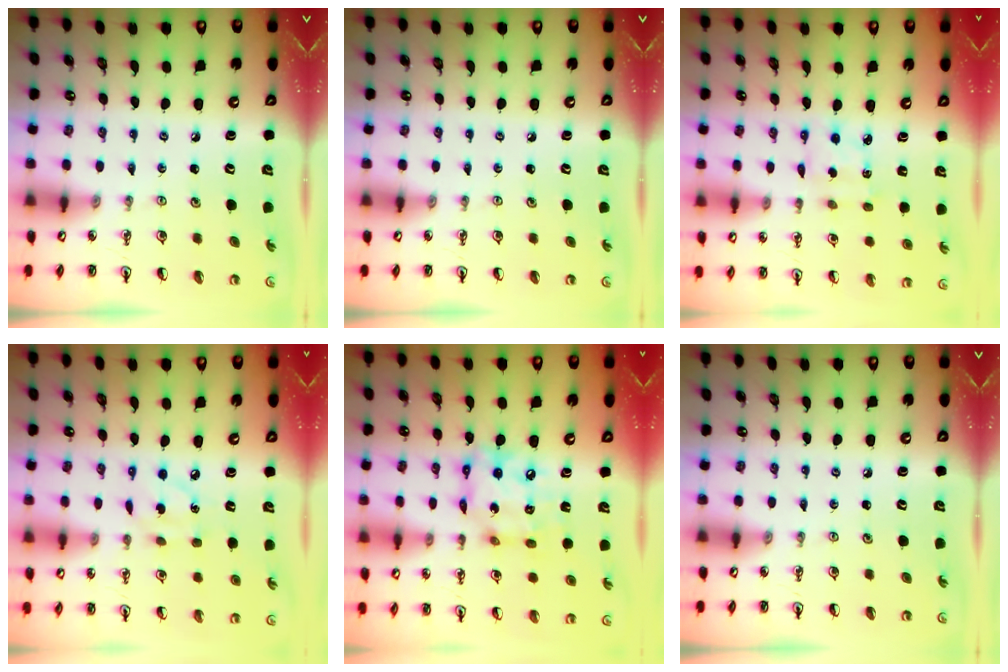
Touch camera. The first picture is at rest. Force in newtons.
{"total": 0.0}
{"total": 2.0, "press": 2.0, "slide": 0.2}
{"total": 5.3, "press": 5.3, "slide": 0.2}
{"total": 13.7, "press": 13.6, "slide": 1.3}
{"total": 0.0}